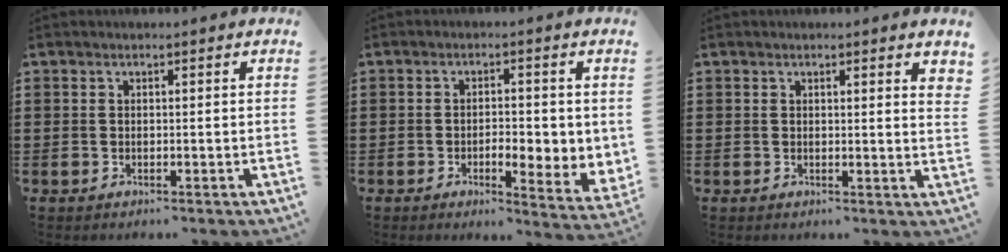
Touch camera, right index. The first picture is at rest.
{"total": 4.1, "force": [-0.6, 1.7, 3.7], "torque": [-0.063, -0.004, -0.014]}
{"total": 1.2, "force": [1.0, 0.0, 0.8], "torque": [-0.010, -0.002, 0.017]}